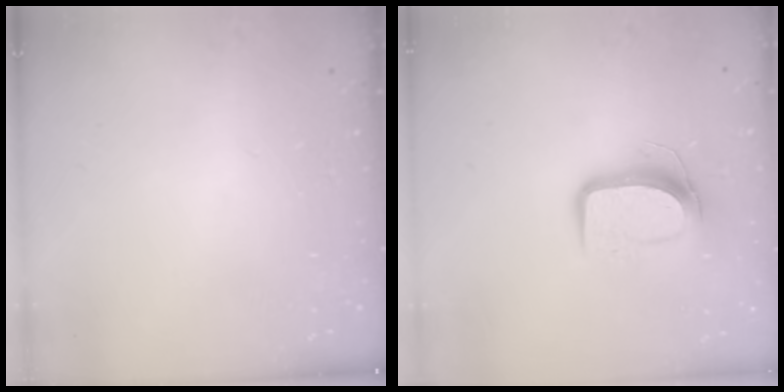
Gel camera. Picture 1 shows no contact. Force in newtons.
{"total": 9.7, "press": 9.7, "slide": 0.8}